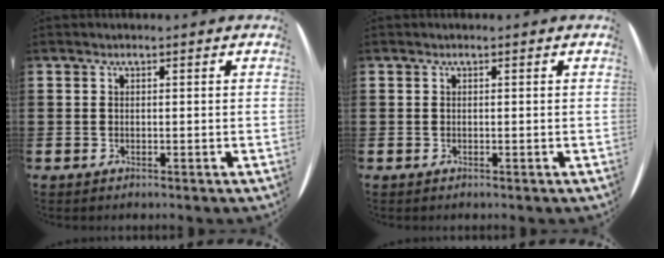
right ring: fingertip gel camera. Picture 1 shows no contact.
{"total": 0.0}